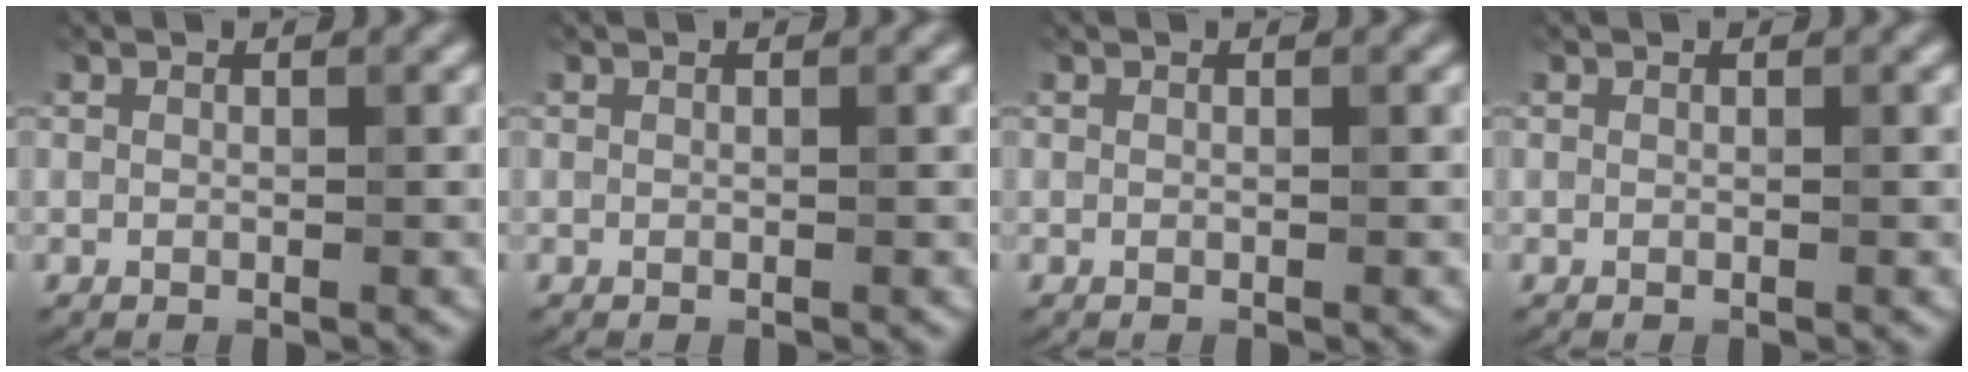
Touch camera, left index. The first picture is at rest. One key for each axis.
{"total": 0.0}
{"total": 0.0}
{"total": 0.0}